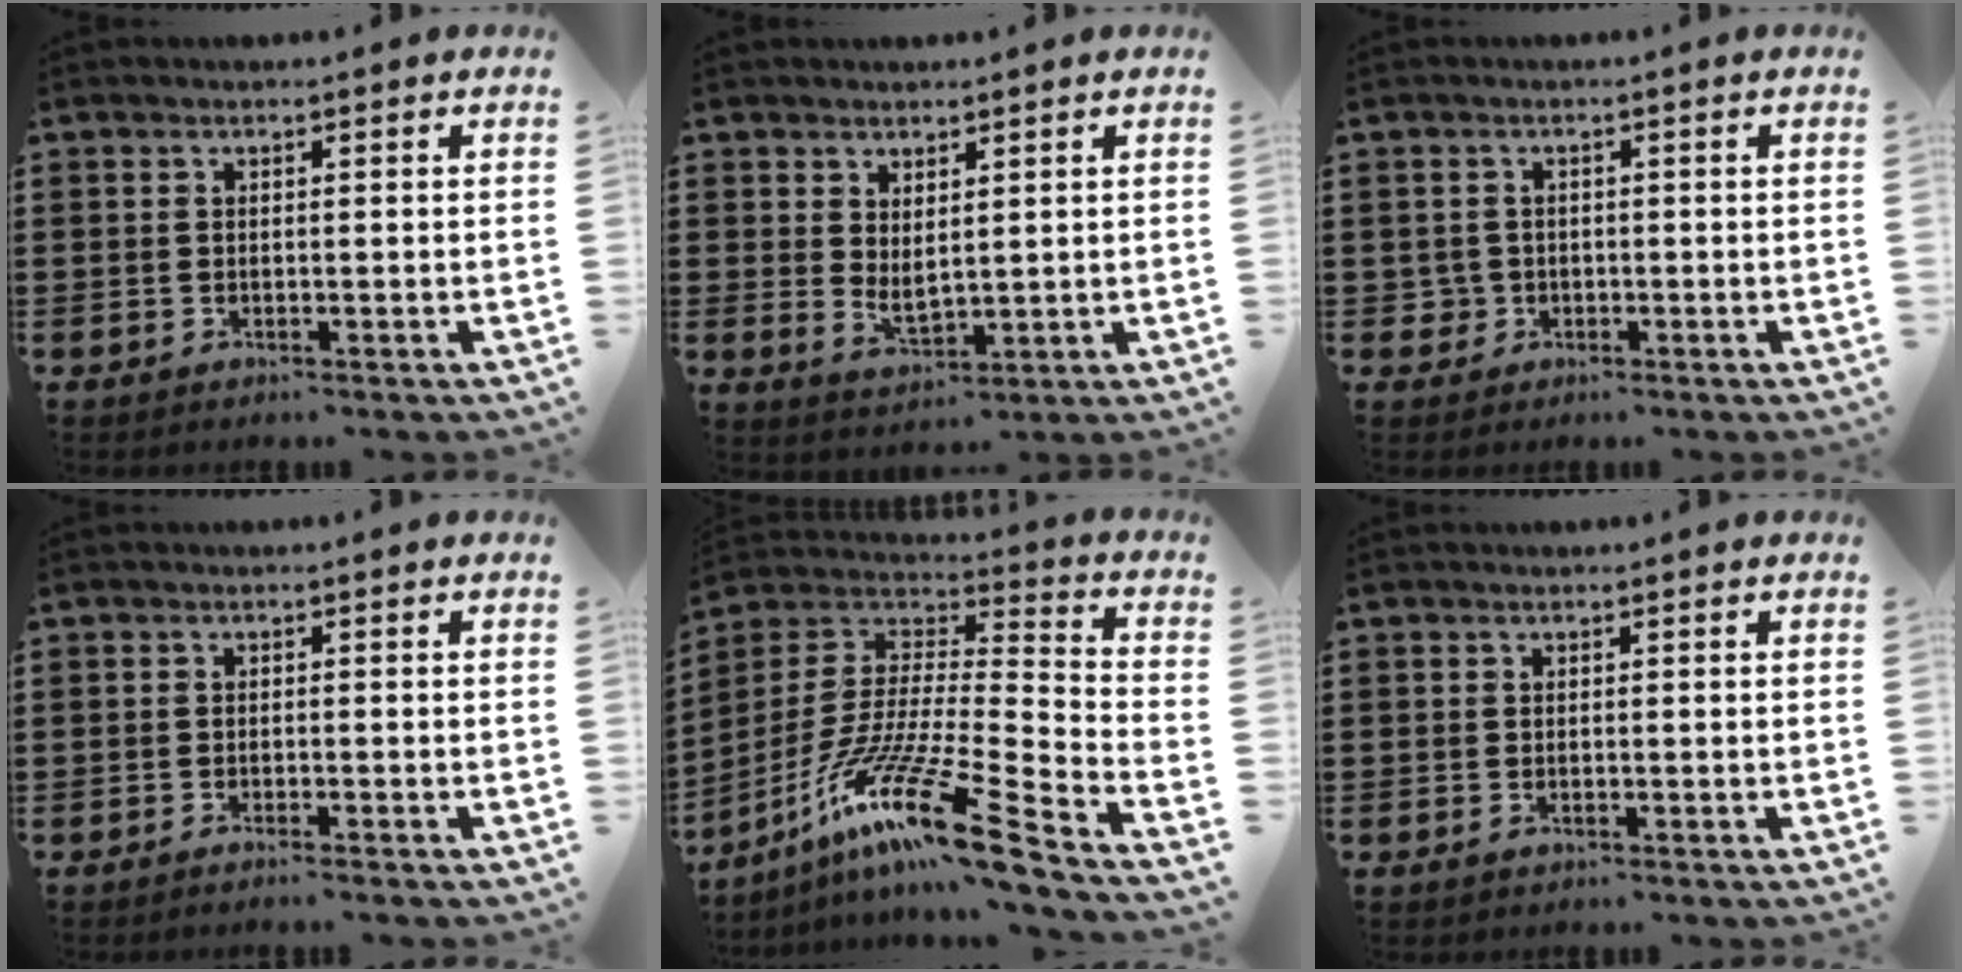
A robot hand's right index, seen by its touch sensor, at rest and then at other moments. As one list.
[{"total": 2.6, "force": [1.2, 1.3, 1.8], "torque": [-0.038, 0.001, 0.025]}, {"total": 2.2, "force": [-0.7, 2.1, 0.3], "torque": [-0.016, 0.004, -0.017]}, {"total": 1.0, "force": [-1.0, -0.3, 0.2], "torque": [-0.003, -0.002, -0.019]}, {"total": 17.4, "force": [-12.0, 1.1, 12.5], "torque": [-0.244, 0.014, -0.221]}, {"total": 0.0}]